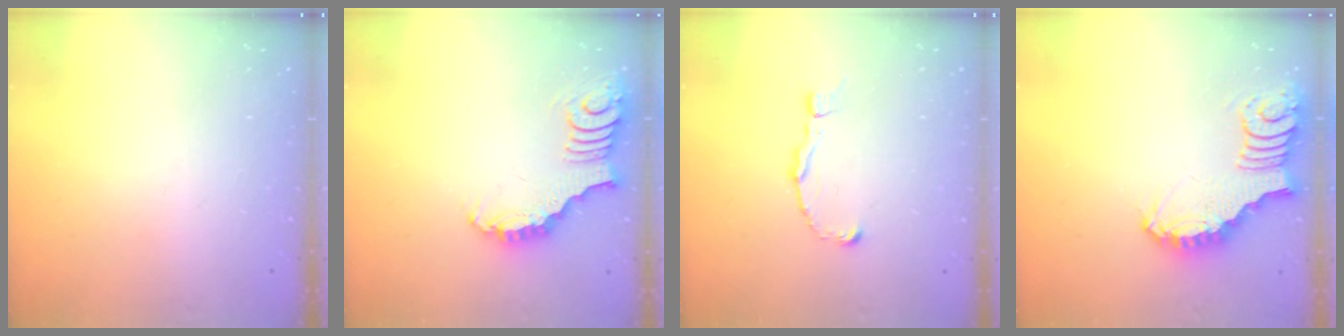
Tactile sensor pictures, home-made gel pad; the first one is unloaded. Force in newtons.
{"total": 3.4, "press": 3.4, "slide": 0.4}
{"total": 2.5, "press": 2.5, "slide": 0.2}
{"total": 3.1, "press": 3.1, "slide": 0.5}